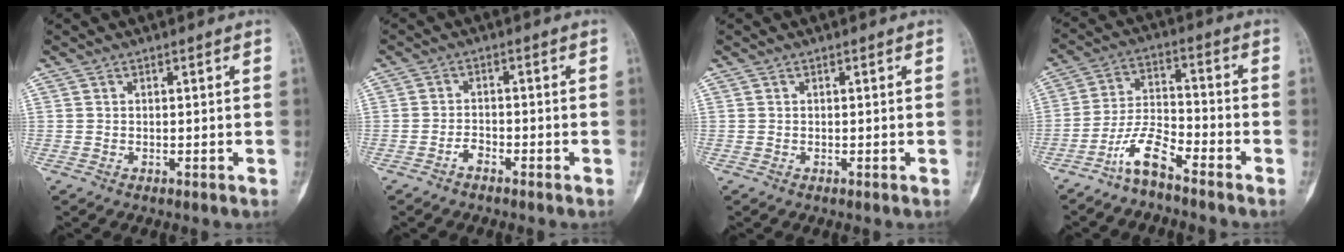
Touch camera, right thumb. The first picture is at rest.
{"total": 1.9, "force": [-1.5, 0.8, 0.9], "torque": [-0.020, 0.012, -0.028]}
{"total": 0.0}
{"total": 7.3, "force": [-5.6, 1.7, 4.4], "torque": [-0.094, 0.052, -0.114]}